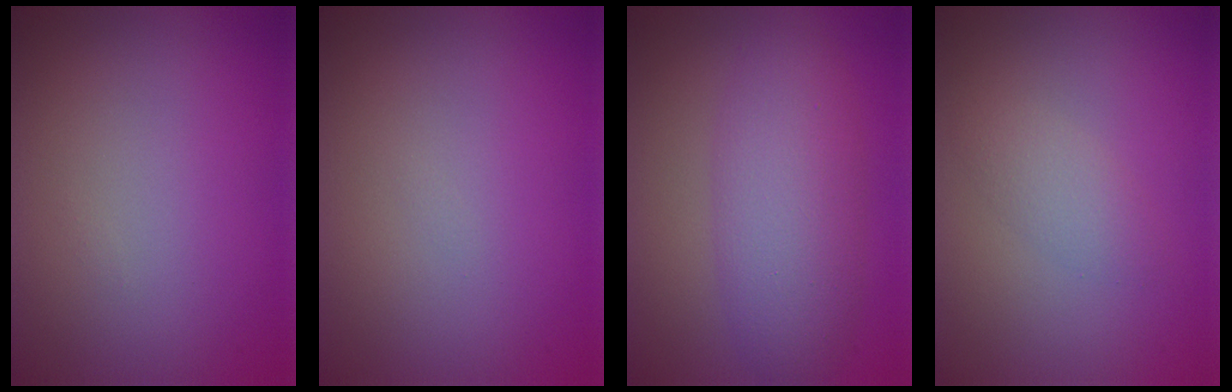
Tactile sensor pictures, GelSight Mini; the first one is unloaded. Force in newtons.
{"total": 0.0}
{"total": 5.6, "press": 5.6, "slide": 0.2}
{"total": 1.8, "press": 1.8, "slide": 0.0}